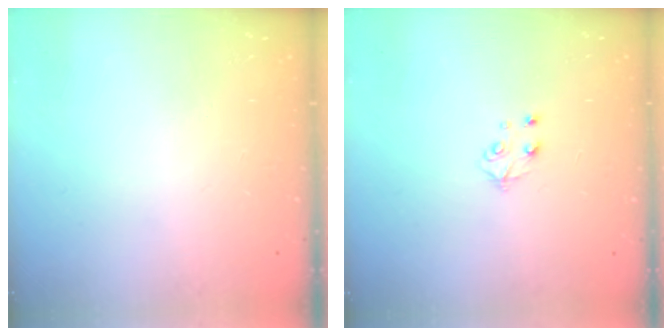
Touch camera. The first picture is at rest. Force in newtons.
{"total": 4.5, "press": 4.5, "slide": 0.4}